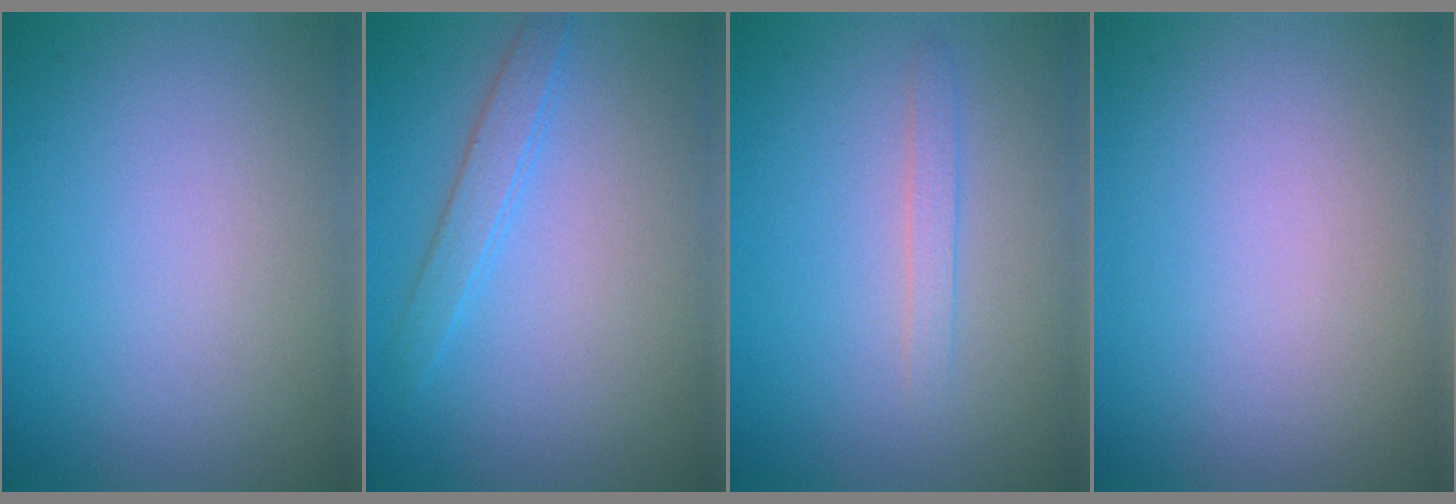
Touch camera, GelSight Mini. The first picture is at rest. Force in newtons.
{"total": 1.9, "press": 1.9, "slide": 0.1}
{"total": 1.2, "press": 1.2, "slide": 0.1}
{"total": 0.0}